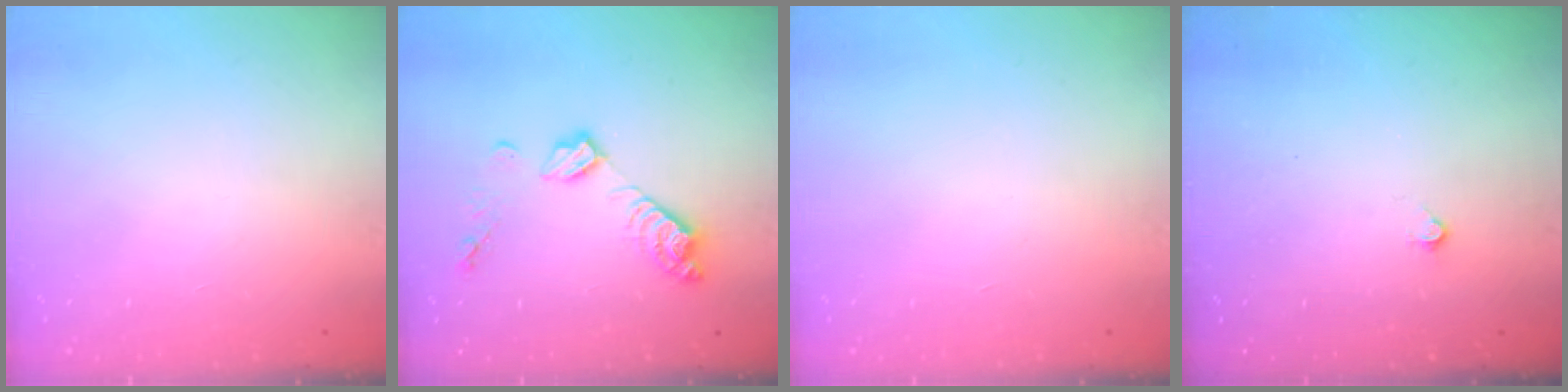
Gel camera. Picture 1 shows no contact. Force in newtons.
{"total": 9.8, "press": 9.8, "slide": 0.6}
{"total": 0.0}
{"total": 2.2, "press": 2.2, "slide": 0.4}